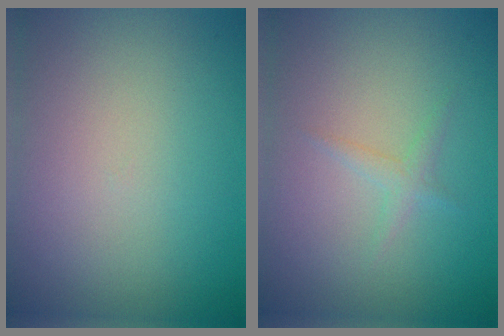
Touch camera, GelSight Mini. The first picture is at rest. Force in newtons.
{"total": 1.0, "press": 1.0, "slide": 0.1}